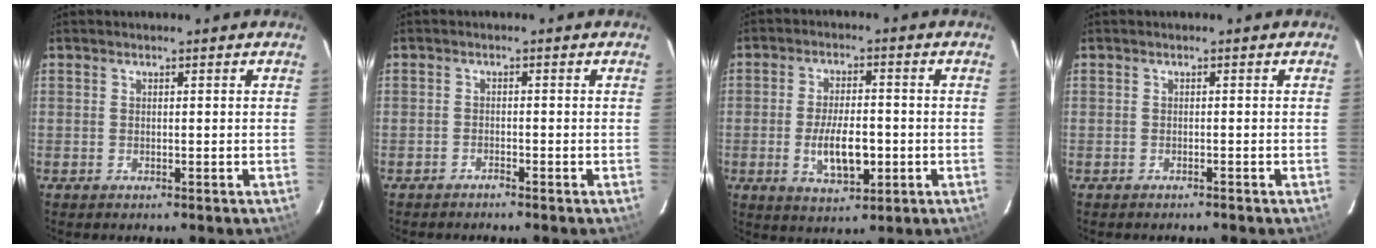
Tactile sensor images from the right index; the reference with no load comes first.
{"total": 1.2, "force": [-1.2, 0.0, 0.0], "torque": [-0.008, 0.000, -0.022]}
{"total": 8.9, "force": [-2.1, 3.8, 7.8], "torque": [-0.153, -0.006, -0.029]}
{"total": 0.9, "force": [-0.9, 0.0, 0.1], "torque": [-0.006, 0.000, -0.014]}